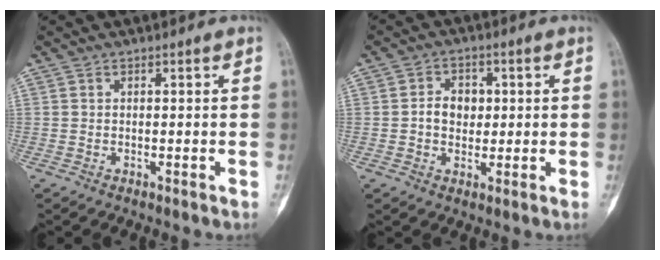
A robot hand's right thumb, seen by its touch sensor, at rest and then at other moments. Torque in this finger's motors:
{"motor_torque": [0.41, 0.36, 0.14, -0.13, 0.02]}